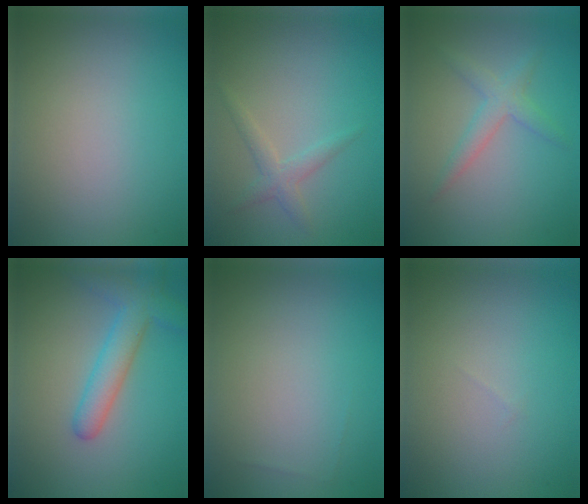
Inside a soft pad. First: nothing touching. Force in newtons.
{"total": 1.7, "press": 1.7, "slide": 0.1}
{"total": 2.2, "press": 2.2, "slide": 0.1}
{"total": 4.0, "press": 4.0, "slide": 0.2}
{"total": 0.0}
{"total": 0.0}